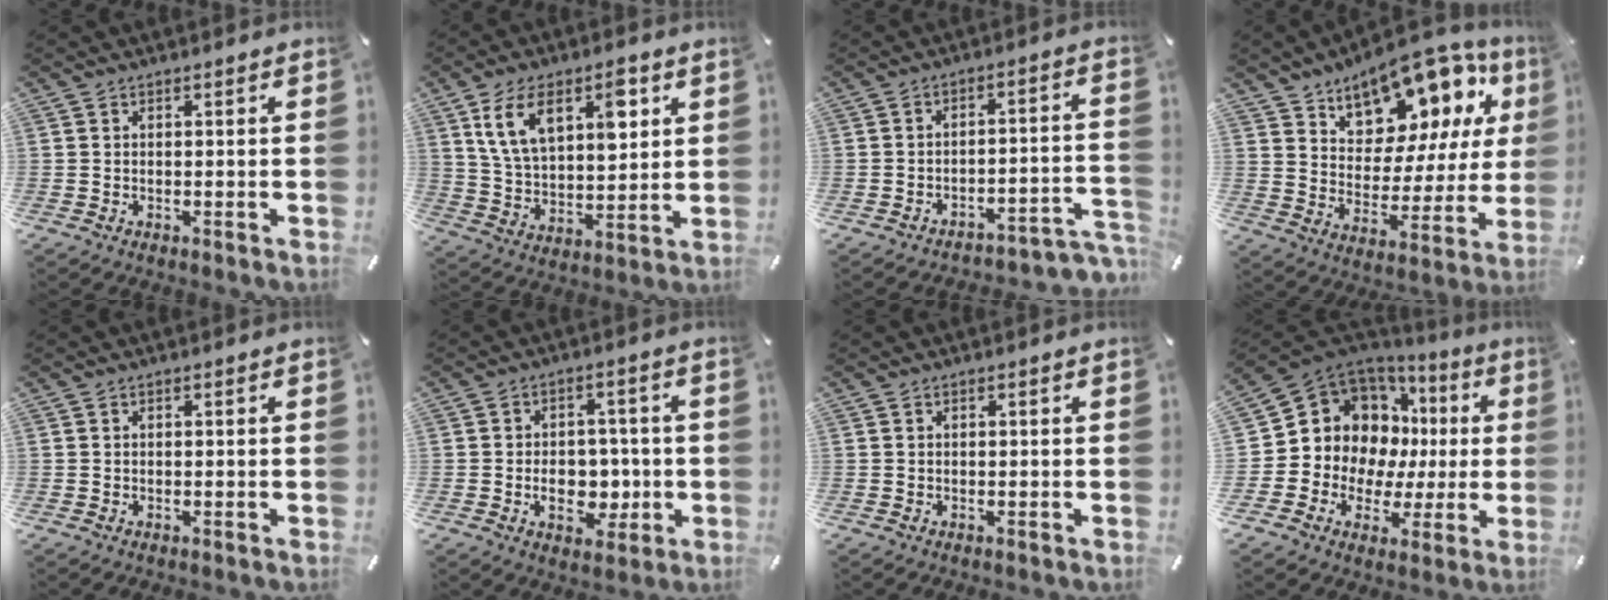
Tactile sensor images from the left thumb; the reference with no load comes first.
{"total": 13.7, "force": [7.0, 7.5, 9.1], "torque": [-0.153, -0.012, 0.125]}
{"total": 4.6, "force": [-2.3, 2.6, 3.0], "torque": [-0.043, -0.004, -0.043]}
{"total": 15.4, "force": [12.1, 8.1, 5.3], "torque": [-0.079, -0.110, 0.208]}
{"total": 0.0}
{"total": 9.4, "force": [-1.9, 6.7, 6.3], "torque": [-0.087, 0.003, -0.033]}
{"total": 0.0}
{"total": 12.4, "force": [4.0, 10.8, 4.4], "torque": [-0.083, -0.058, 0.090]}